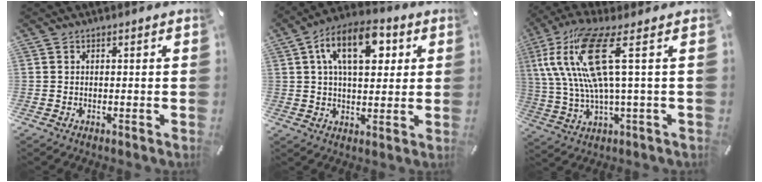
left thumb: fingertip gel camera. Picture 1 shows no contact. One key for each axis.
{"total": 14.2, "fx": 5.0, "fy": 7.8, "fz": 10.8, "tx": -0.173, "ty": 0.000, "tz": 0.082}
{"total": 18.6, "fx": 4.9, "fy": 4.0, "fz": 17.4, "tx": -0.376, "ty": -0.020, "tz": 0.067}